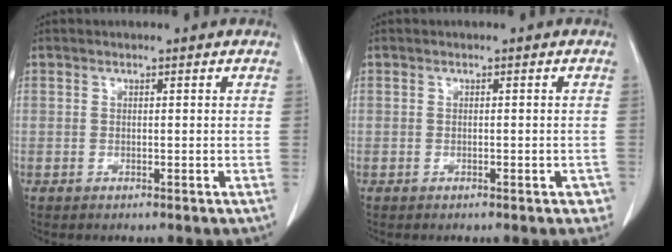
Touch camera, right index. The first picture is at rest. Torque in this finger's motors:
{"motor_torque": [-0.05, 0.02, 0.01, 0.00]}